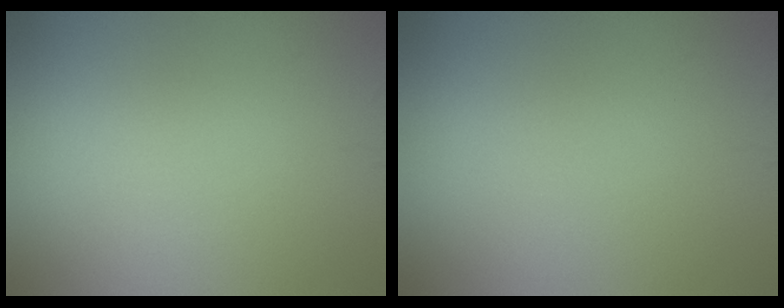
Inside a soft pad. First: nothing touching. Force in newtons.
{"total": 0.0}